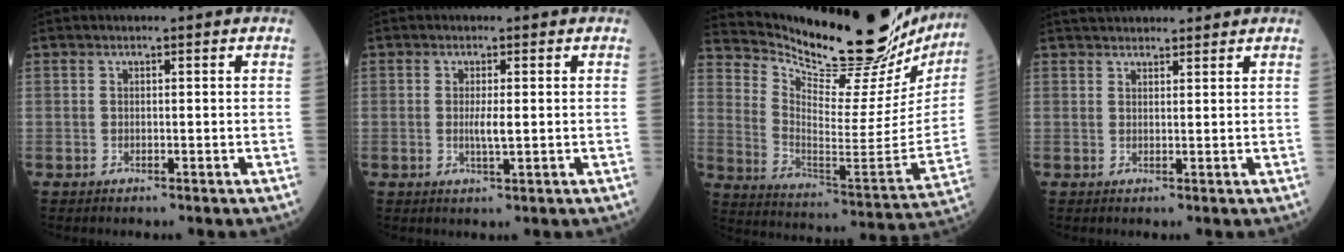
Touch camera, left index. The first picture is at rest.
{"total": 2.3, "force": [0.1, 0.2, 2.3], "torque": [-0.048, -0.003, 0.001]}
{"total": 27.4, "force": [24.8, 4.8, 10.4], "torque": [-0.178, -0.096, 0.341]}
{"total": 8.5, "force": [7.8, 1.6, 3.0], "torque": [-0.044, 0.033, 0.115]}